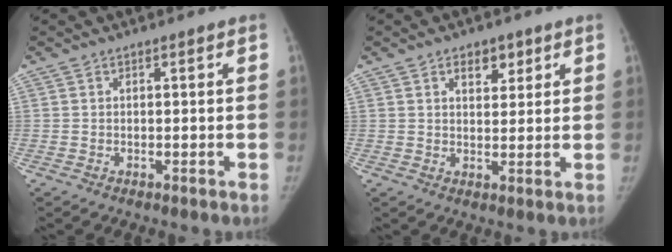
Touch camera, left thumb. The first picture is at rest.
{"total": 4.7, "force": [2.6, 2.9, 2.7], "torque": [-0.013, -0.012, 0.037]}